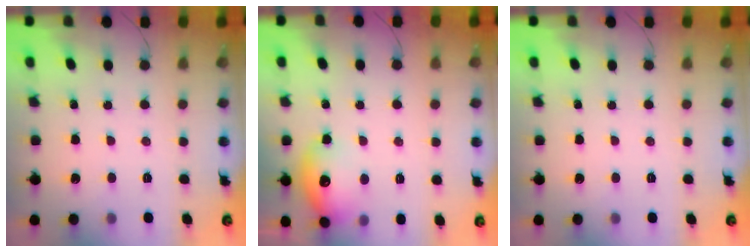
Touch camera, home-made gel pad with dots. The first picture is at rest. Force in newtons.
{"total": 15.0, "press": 14.9, "slide": 1.2}
{"total": 0.0}